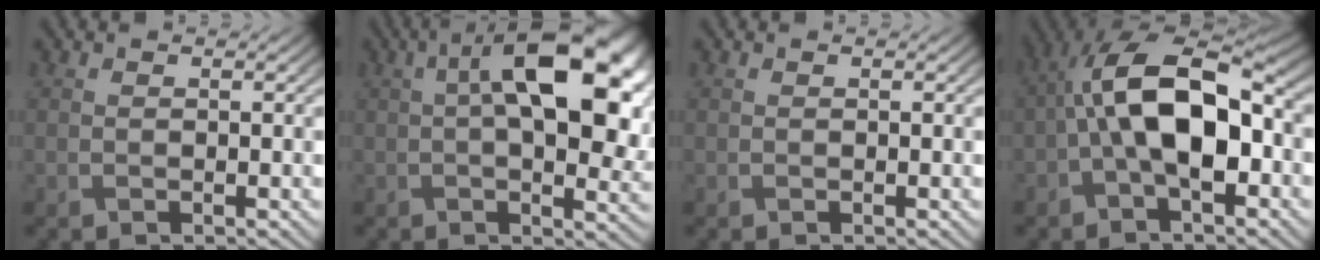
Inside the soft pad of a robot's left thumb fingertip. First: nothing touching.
{"total": 15.9, "force": [3.6, 7.6, 13.5], "torque": [-0.199, 0.004, 0.057]}
{"total": 0.0}
{"total": 12.6, "force": [-0.7, 6.3, 10.9], "torque": [-0.189, 0.025, -0.024]}